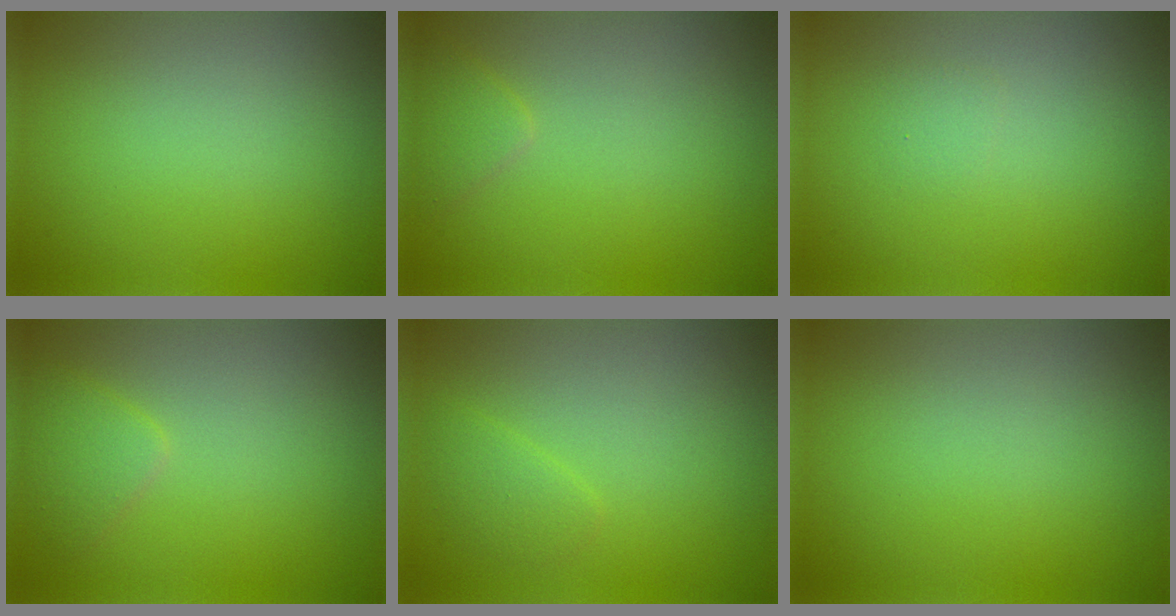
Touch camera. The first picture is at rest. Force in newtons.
{"total": 1.4, "press": 1.4, "slide": 0.1}
{"total": 0.6, "press": 0.6, "slide": 0.1}
{"total": 1.9, "press": 1.9, "slide": 0.2}
{"total": 1.4, "press": 1.4, "slide": 0.1}
{"total": 0.0}